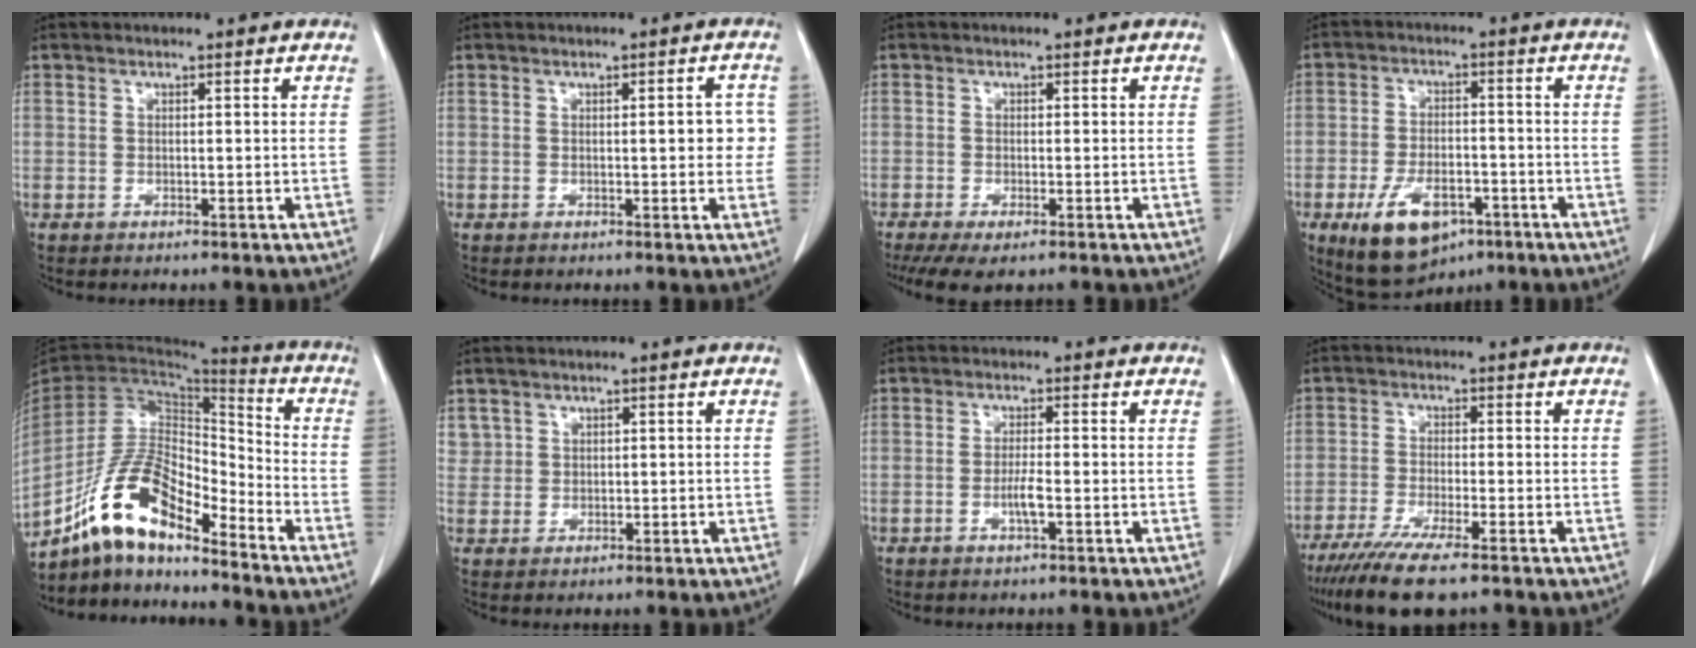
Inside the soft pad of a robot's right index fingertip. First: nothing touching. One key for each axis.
{"total": 3.7, "fx": 0.2, "fy": 1.3, "fz": 3.4, "tx": -0.033, "ty": 0.005, "tz": 0.000}
{"total": 5.9, "fx": -4.2, "fy": 1.8, "fz": 3.7, "tx": -0.058, "ty": -0.015, "tz": -0.066}
{"total": 11.1, "fx": -5.6, "fy": 5.8, "fz": 7.6, "tx": -0.142, "ty": -0.008, "tz": -0.083}
{"total": 13.0, "fx": -9.8, "fy": 4.2, "fz": 7.3, "tx": -0.144, "ty": 0.029, "tz": -0.179}
{"total": 2.4, "fx": 1.2, "fy": 2.0, "fz": 0.0, "tx": 0.012, "ty": 0.004, "tz": 0.019}
{"total": 2.7, "fx": -0.9, "fy": 0.2, "fz": 2.6, "tx": -0.053, "ty": -0.003, "tz": -0.017}
{"total": 9.9, "fx": -7.3, "fy": 1.0, "fz": 6.6, "tx": -0.109, "ty": -0.024, "tz": -0.117}